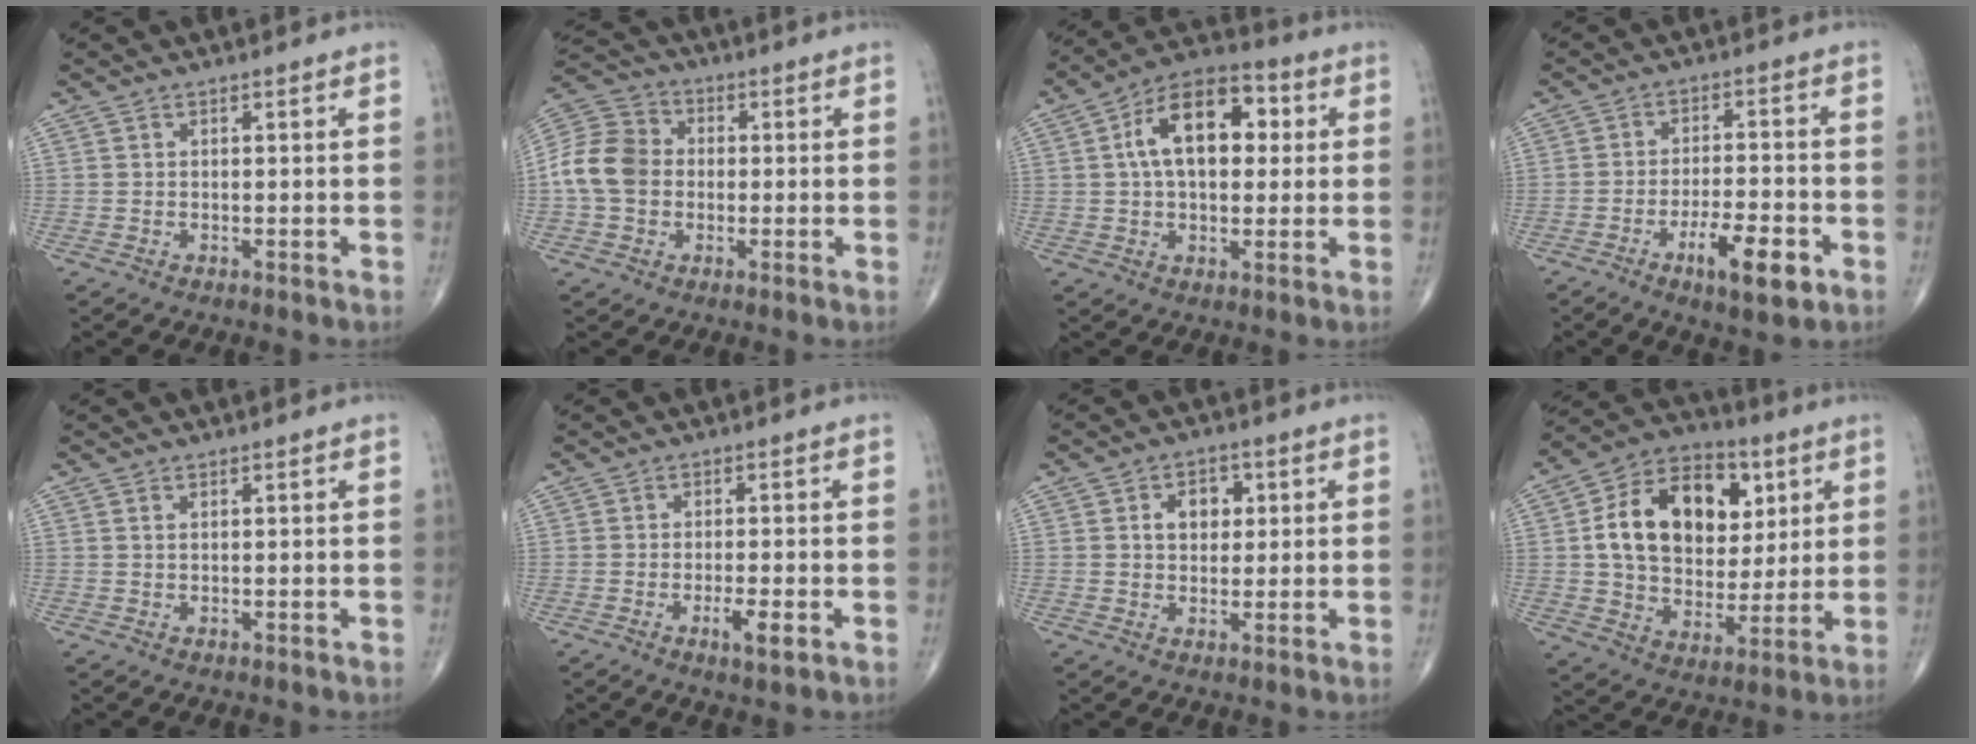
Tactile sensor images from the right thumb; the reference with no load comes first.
{"total": 11.0, "force": [-0.6, 9.0, 6.3], "torque": [-0.112, 0.031, -0.022]}
{"total": 15.2, "force": [2.9, 8.9, 11.9], "torque": [-0.172, 0.024, 0.039]}
{"total": 9.5, "force": [-4.5, 2.9, 7.9], "torque": [-0.129, 0.017, -0.068]}
{"total": 0.6, "force": [0.3, 0.3, 0.4], "torque": [-0.011, 0.005, 0.007]}
{"total": 3.6, "force": [-1.4, 0.9, 3.2], "torque": [-0.059, -0.002, -0.026]}
{"total": 5.5, "force": [1.3, 4.1, 3.5], "torque": [-0.027, 0.002, 0.017]}
{"total": 20.8, "force": [5.0, 14.6, 14.0], "torque": [-0.205, 0.000, 0.085]}